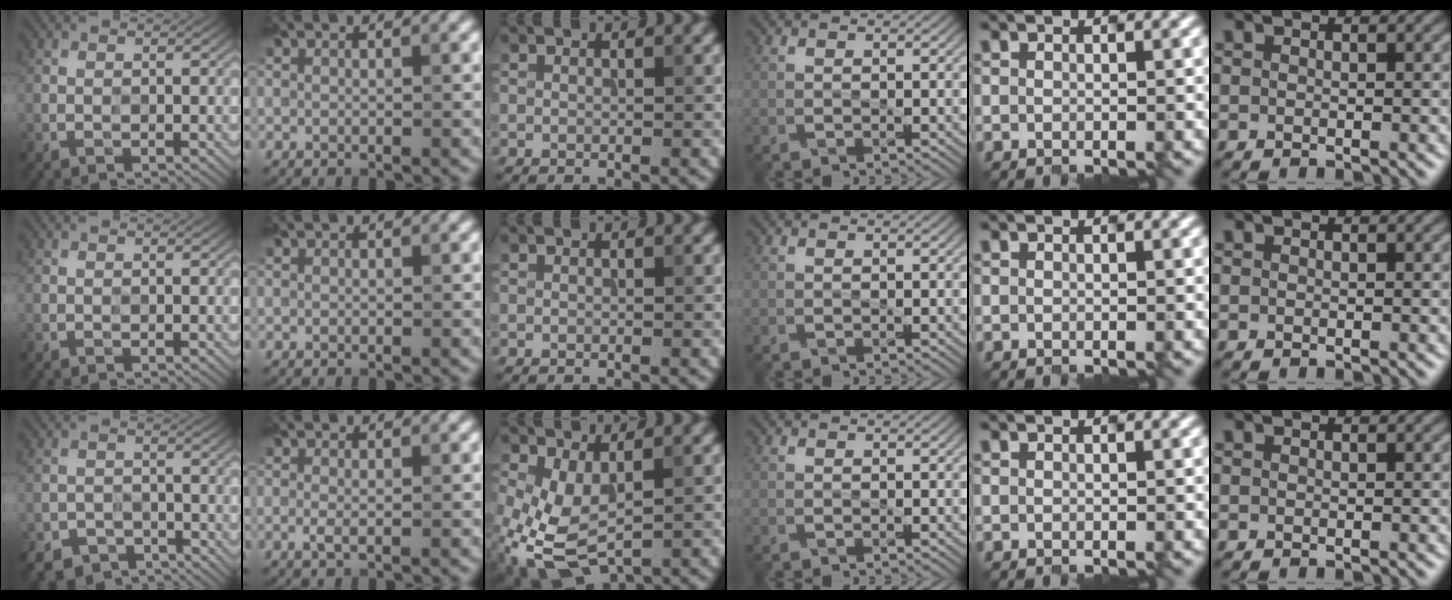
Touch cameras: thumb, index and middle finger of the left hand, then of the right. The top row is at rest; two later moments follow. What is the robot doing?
{"motion": "close", "object": "glasses case"}